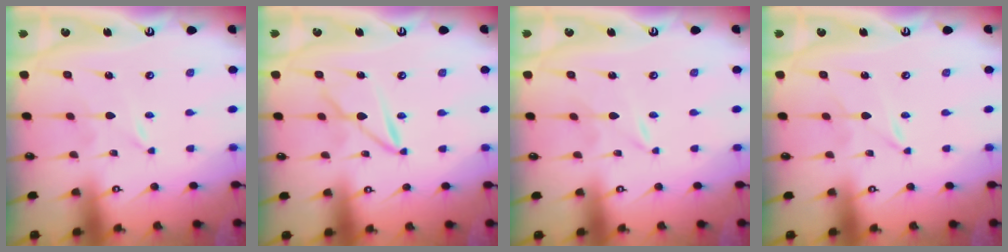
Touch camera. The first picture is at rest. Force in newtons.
{"total": 4.6, "press": 4.6, "slide": 0.3}
{"total": 0.0}
{"total": 0.6, "press": 0.5, "slide": 0.1}